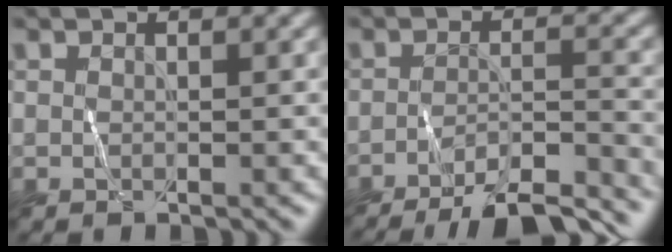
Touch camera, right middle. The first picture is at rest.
{"total": 8.8, "force": [-7.9, 1.3, 3.8], "torque": [-0.054, -0.003, -0.116]}